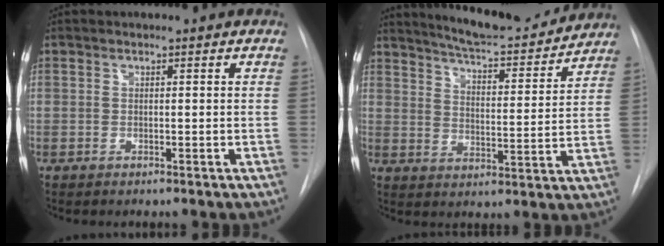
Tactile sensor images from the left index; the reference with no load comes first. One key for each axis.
{"total": 16.7, "fx": 15.4, "fy": 2.4, "fz": 6.0, "tx": -0.089, "ty": -0.013, "tz": 0.213}